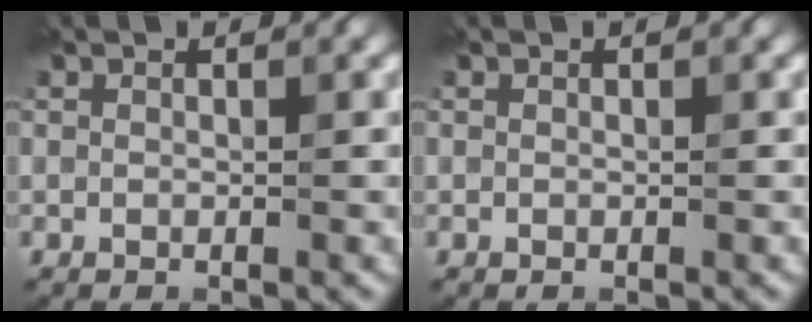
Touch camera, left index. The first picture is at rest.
{"total": 0.0}